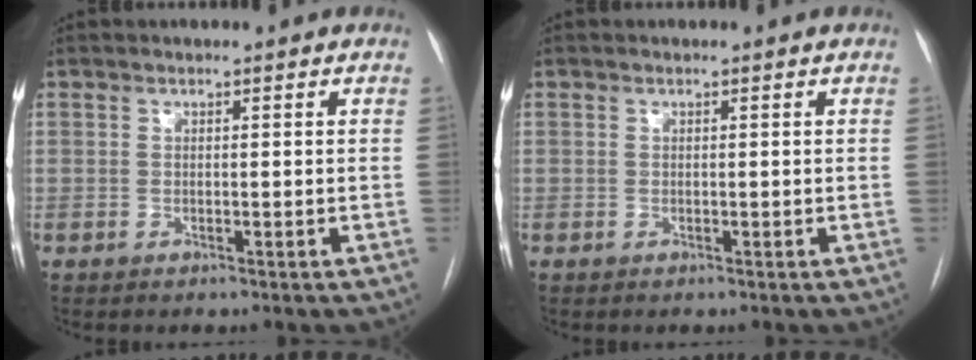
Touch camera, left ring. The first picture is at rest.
{"total": 0.0}